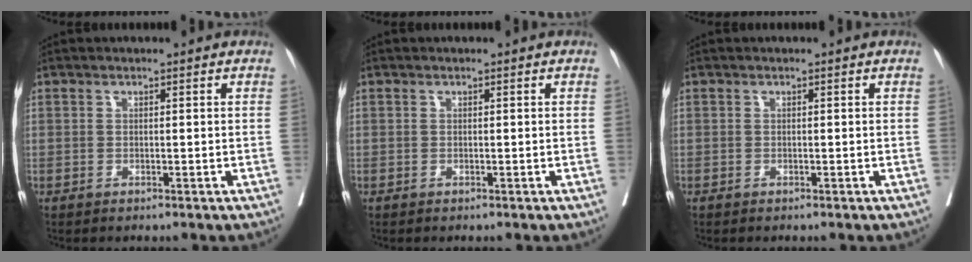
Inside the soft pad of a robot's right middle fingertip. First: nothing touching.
{"total": 0.0}
{"total": 0.0}